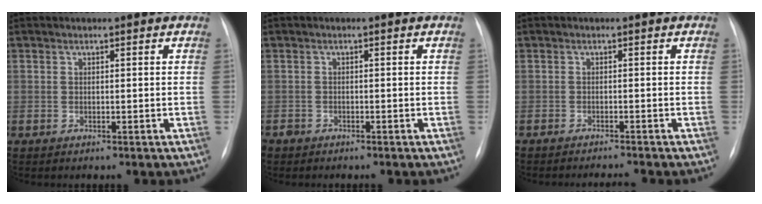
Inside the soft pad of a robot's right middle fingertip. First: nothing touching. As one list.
[{"total": 1.8, "force": [-1.5, 1.0, 0.1], "torque": [-0.007, 0.001, -0.026]}, {"total": 2.6, "force": [-2.5, -0.7, 0.4], "torque": [-0.006, -0.008, -0.036]}]